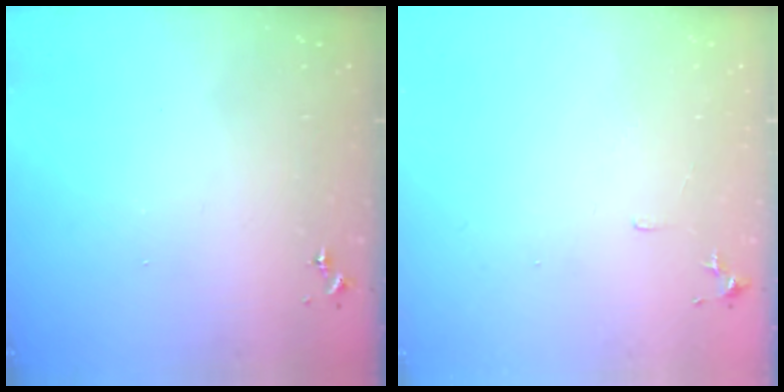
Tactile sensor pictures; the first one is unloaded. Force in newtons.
{"total": 5.7, "press": 5.6, "slide": 0.6}